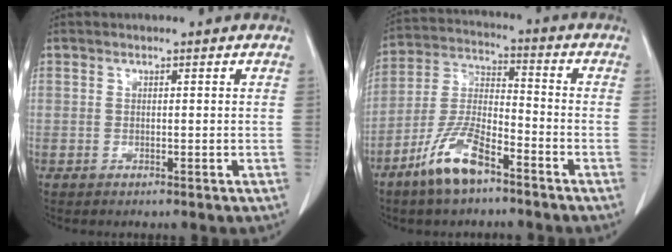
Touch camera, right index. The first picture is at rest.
{"total": 10.7, "force": [-7.0, 3.0, 7.6], "torque": [-0.165, -0.006, -0.136]}